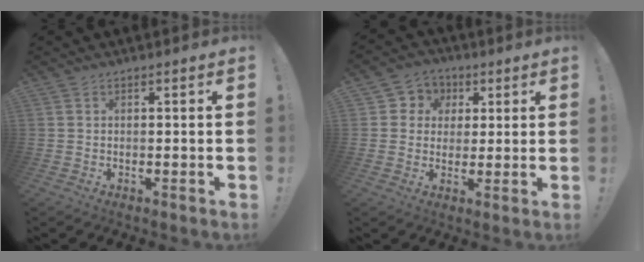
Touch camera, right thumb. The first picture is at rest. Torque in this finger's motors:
{"motor_torque": [-0.09, 0.21, -0.07, 0.09, 0.07]}